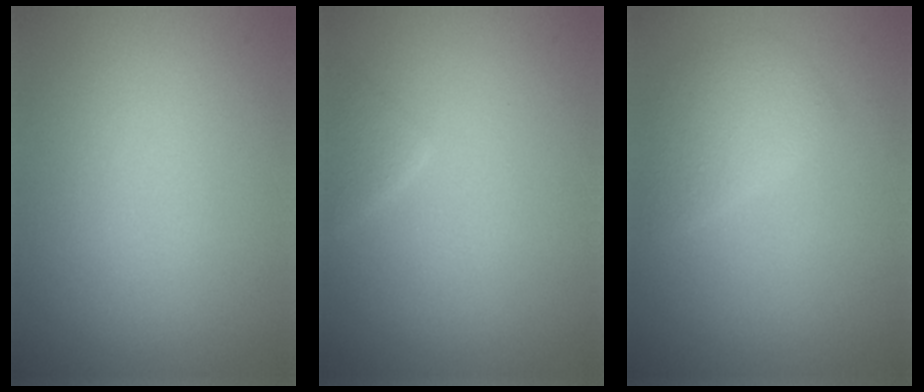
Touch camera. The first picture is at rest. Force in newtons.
{"total": 1.3, "press": 1.3, "slide": 0.0}
{"total": 2.2, "press": 2.2, "slide": 0.0}